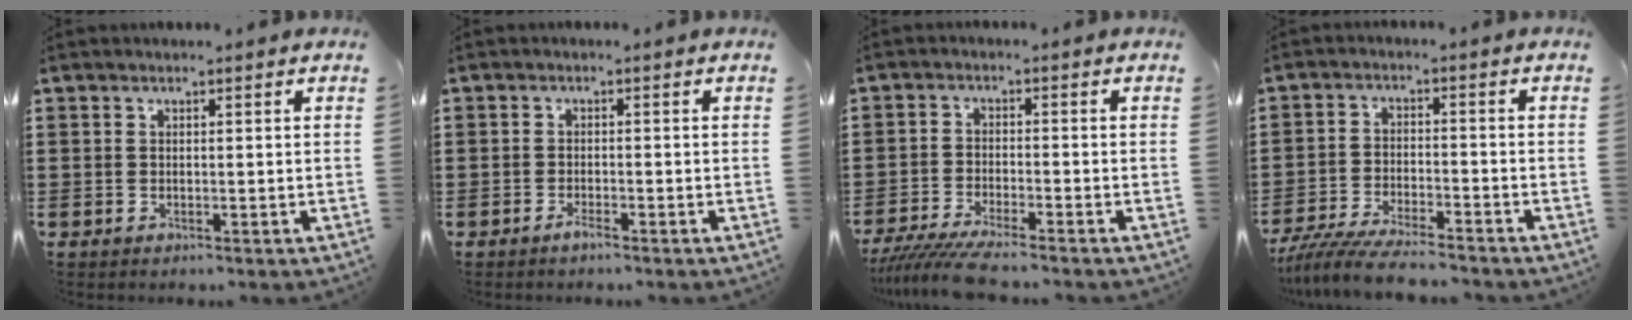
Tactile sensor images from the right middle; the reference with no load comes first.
{"total": 1.3, "force": [-1.1, 0.3, 0.6], "torque": [-0.015, -0.006, -0.020]}
{"total": 5.4, "force": [-4.8, -0.1, 2.4], "torque": [-0.057, -0.019, -0.095]}
{"total": 6.6, "force": [-6.1, 0.5, 2.4], "torque": [-0.061, -0.009, -0.120]}